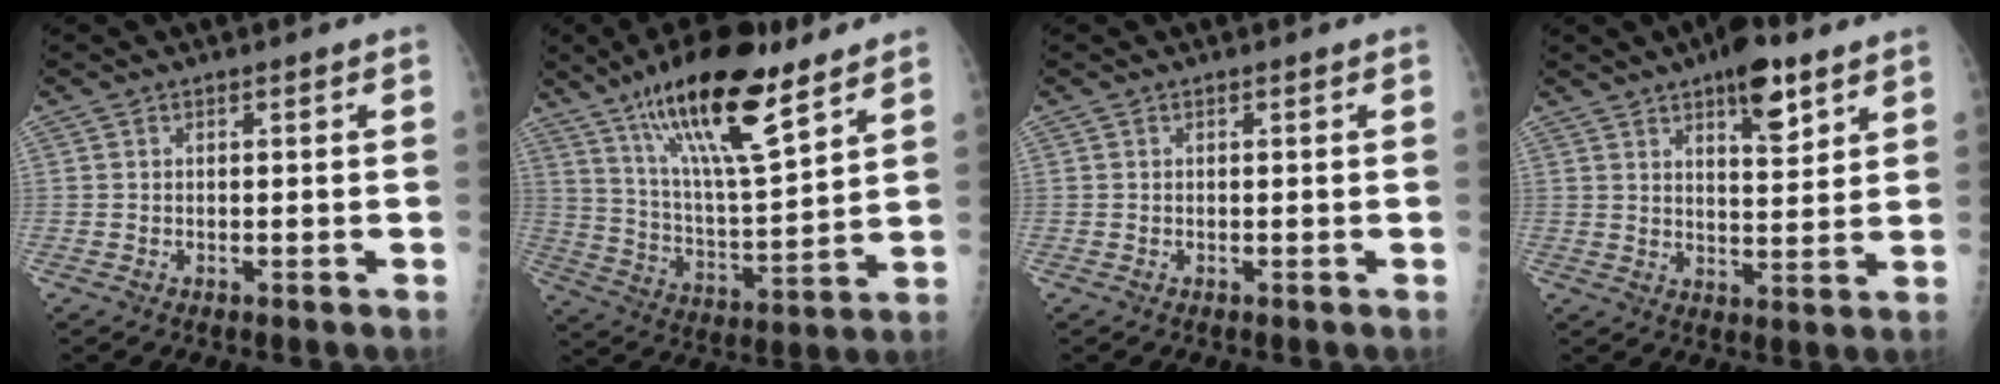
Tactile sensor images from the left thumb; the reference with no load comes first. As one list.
[{"total": 19.9, "force": [12.9, 5.1, 14.2], "torque": [-0.225, -0.060, 0.230]}, {"total": 0.0}, {"total": 9.5, "force": [5.7, 3.5, 6.7], "torque": [-0.079, -0.031, 0.084]}]